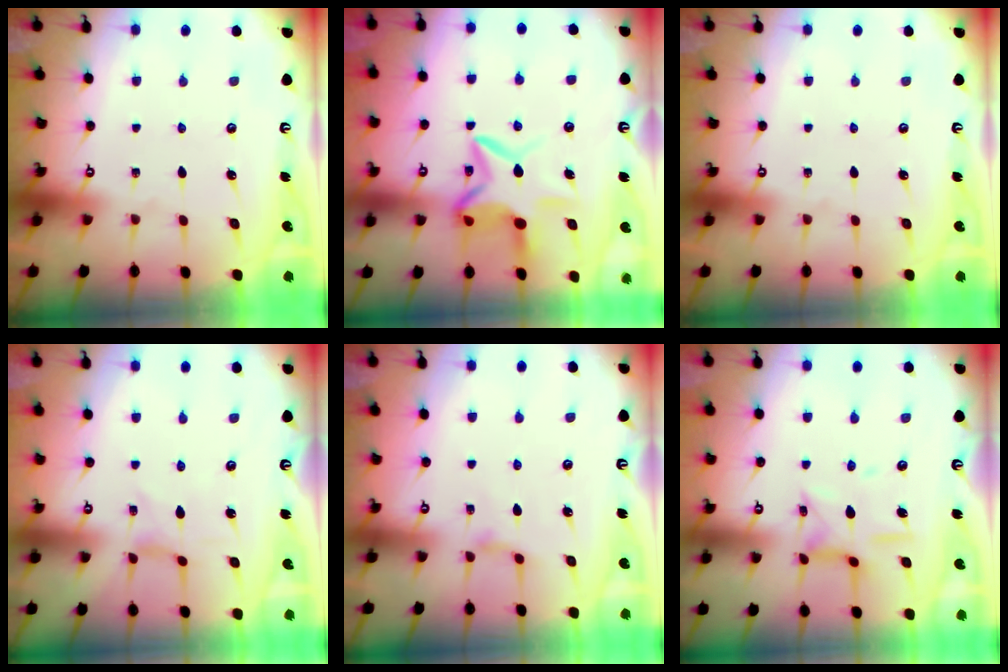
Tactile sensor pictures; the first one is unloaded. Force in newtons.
{"total": 11.0, "press": 11.0, "slide": 1.0}
{"total": 0.0}
{"total": 0.0}
{"total": 1.4, "press": 1.4, "slide": 0.4}
{"total": 10.2, "press": 10.2, "slide": 0.8}